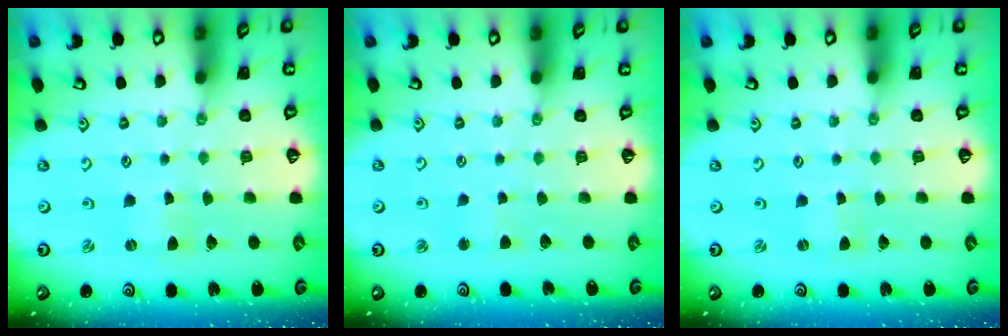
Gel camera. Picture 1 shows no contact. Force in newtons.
{"total": 1.8, "press": 1.7, "slide": 0.3}
{"total": 0.0}